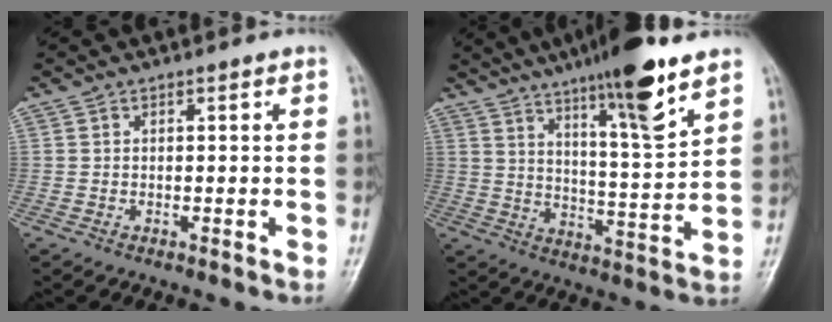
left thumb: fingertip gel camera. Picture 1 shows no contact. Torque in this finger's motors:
{"motor_torque": [3.54, 1.37, 1.44, -1.33, 0.43]}